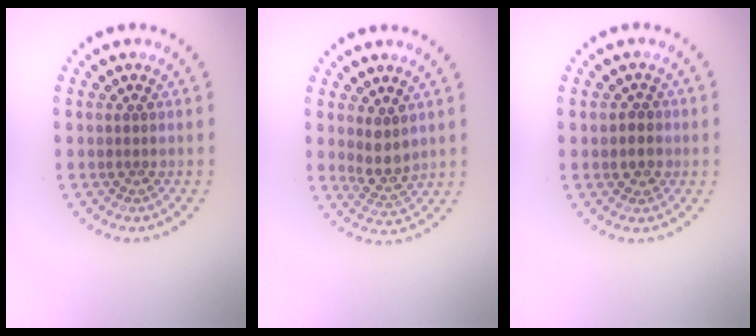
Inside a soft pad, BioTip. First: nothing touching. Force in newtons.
{"total": 2.4, "press": 2.0, "slide": 1.3}
{"total": 1.5, "press": 1.4, "slide": 0.5}